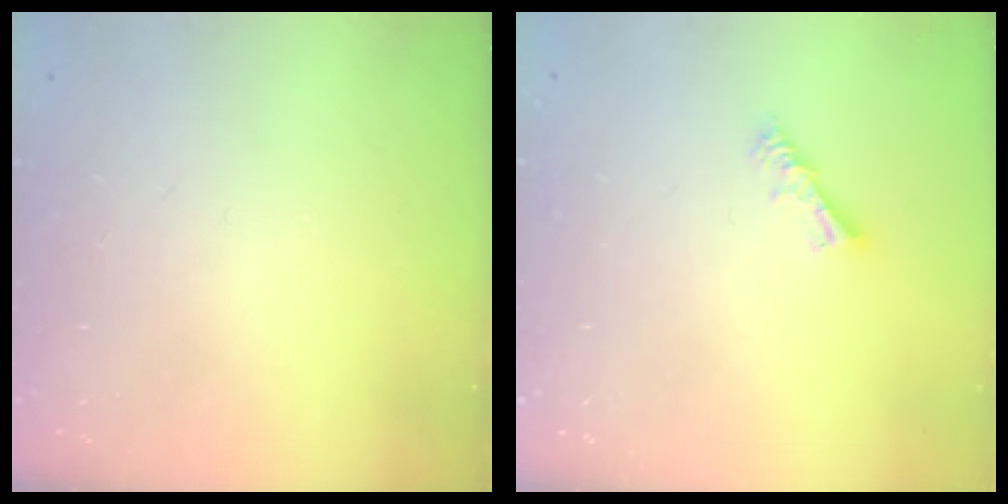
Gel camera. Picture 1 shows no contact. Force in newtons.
{"total": 4.2, "press": 4.2, "slide": 0.5}